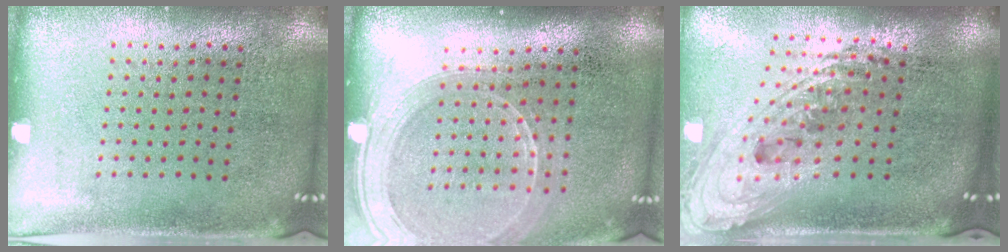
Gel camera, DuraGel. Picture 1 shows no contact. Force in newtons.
{"total": 2.0, "press": 1.8, "slide": 0.9}
{"total": 2.3, "press": 1.7, "slide": 1.6}